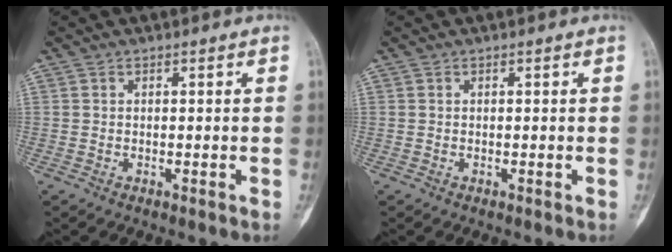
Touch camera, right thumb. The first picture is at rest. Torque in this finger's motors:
{"motor_torque": [0.11, -0.05, 0.00, 0.00, 0.01]}